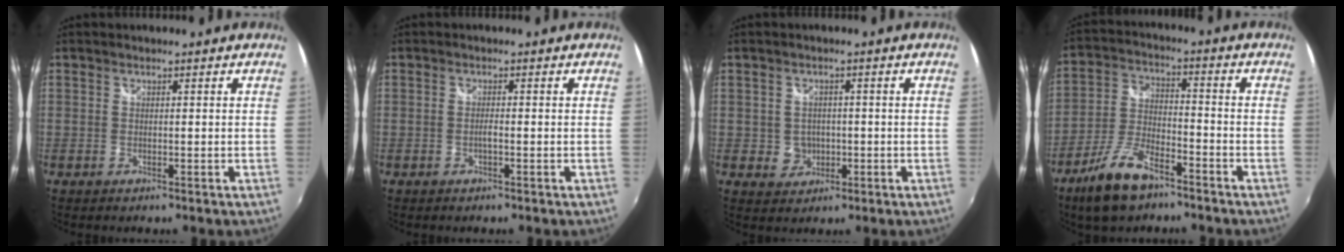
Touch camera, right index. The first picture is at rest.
{"total": 1.1, "force": [-0.5, 0.0, 0.9], "torque": [-0.020, 0.001, -0.009]}
{"total": 3.8, "force": [-0.6, 3.6, 0.9], "torque": [-0.023, 0.005, -0.001]}
{"total": 11.6, "force": [-8.0, 4.5, 7.1], "torque": [-0.159, -0.008, -0.151]}